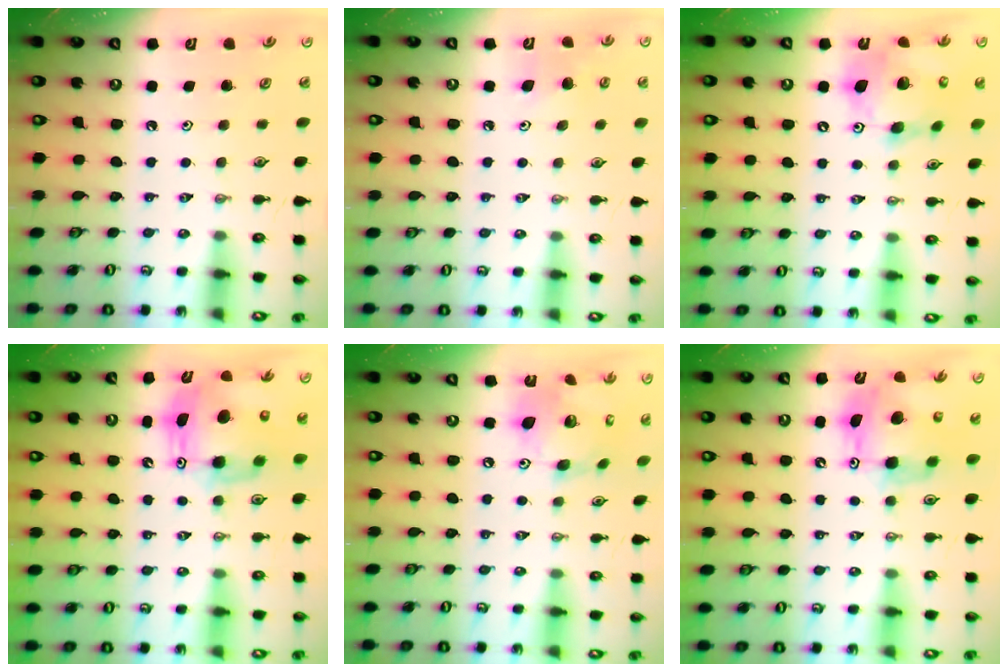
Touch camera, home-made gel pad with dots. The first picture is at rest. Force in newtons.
{"total": 6.8, "press": 6.6, "slide": 1.8}
{"total": 15.6, "press": 15.4, "slide": 2.8}
{"total": 11.7, "press": 11.6, "slide": 1.3}
{"total": 15.5, "press": 15.4, "slide": 1.7}
{"total": 12.3, "press": 12.2, "slide": 1.1}